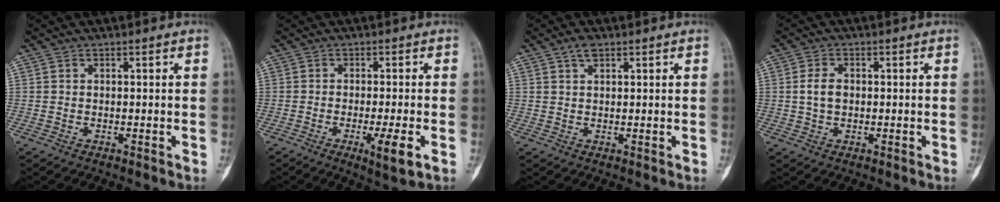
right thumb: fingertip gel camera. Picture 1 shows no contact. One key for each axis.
{"total": 5.6, "fx": -1.9, "fy": 0.6, "fz": 5.2, "tx": -0.091, "ty": -0.010, "tz": -0.030}
{"total": 2.2, "fx": 1.4, "fy": 1.2, "fz": 1.4, "tx": -0.020, "ty": 0.000, "tz": 0.025}
{"total": 3.5, "fx": 0.1, "fy": 2.3, "fz": 2.5, "tx": -0.045, "ty": 0.006, "tz": 0.001}